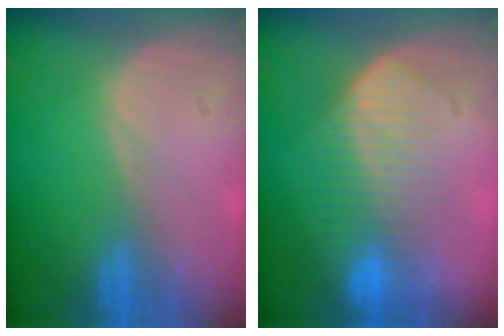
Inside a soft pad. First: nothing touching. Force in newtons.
{"total": 7.5, "press": 7.2, "slide": 2.1}